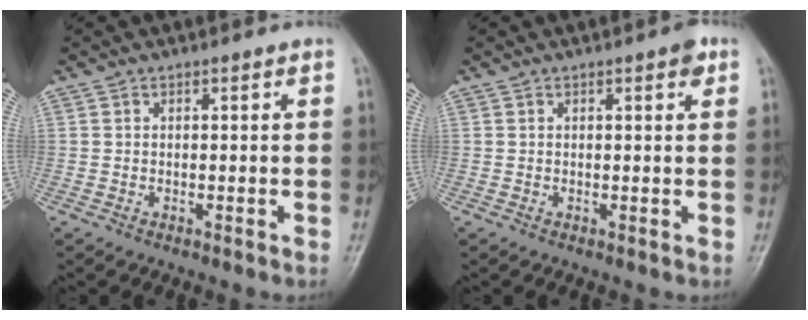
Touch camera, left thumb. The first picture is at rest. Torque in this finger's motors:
{"motor_torque": [0.76, 0.43, 0.41, -0.52, 0.00]}